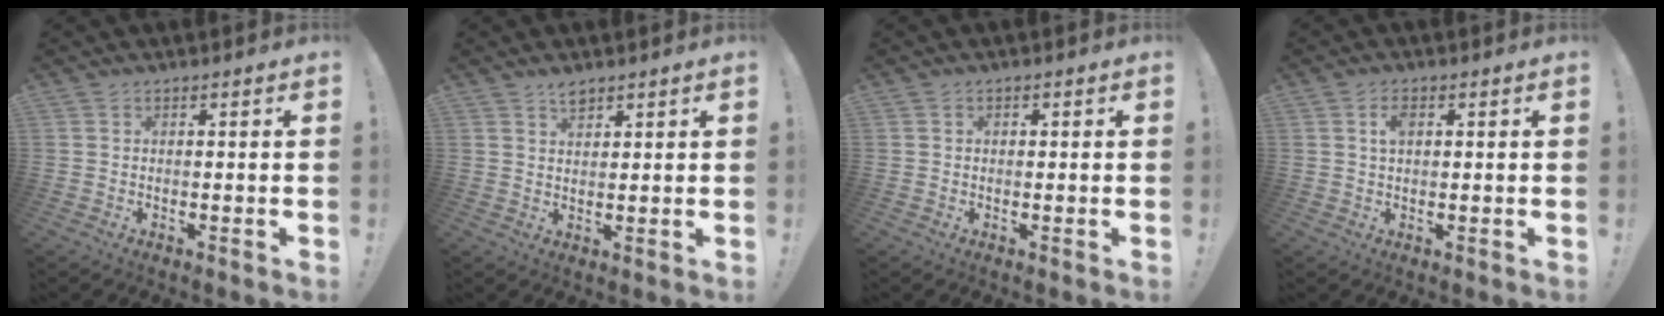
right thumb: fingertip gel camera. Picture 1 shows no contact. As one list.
[{"total": 3.2, "force": [2.7, 1.1, 1.4], "torque": [-0.012, -0.019, 0.046]}, {"total": 0.8, "force": [-0.2, 0.7, 0.3], "torque": [-0.008, 0.005, -0.004]}, {"total": 3.2, "force": [0.9, 1.9, 2.5], "torque": [-0.040, 0.002, 0.012]}]